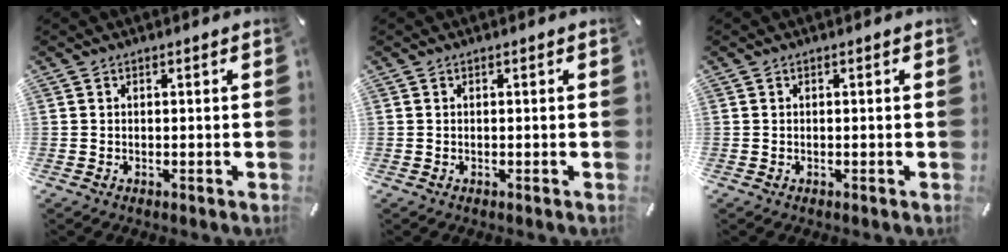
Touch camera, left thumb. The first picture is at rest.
{"total": 0.0}
{"total": 0.0}